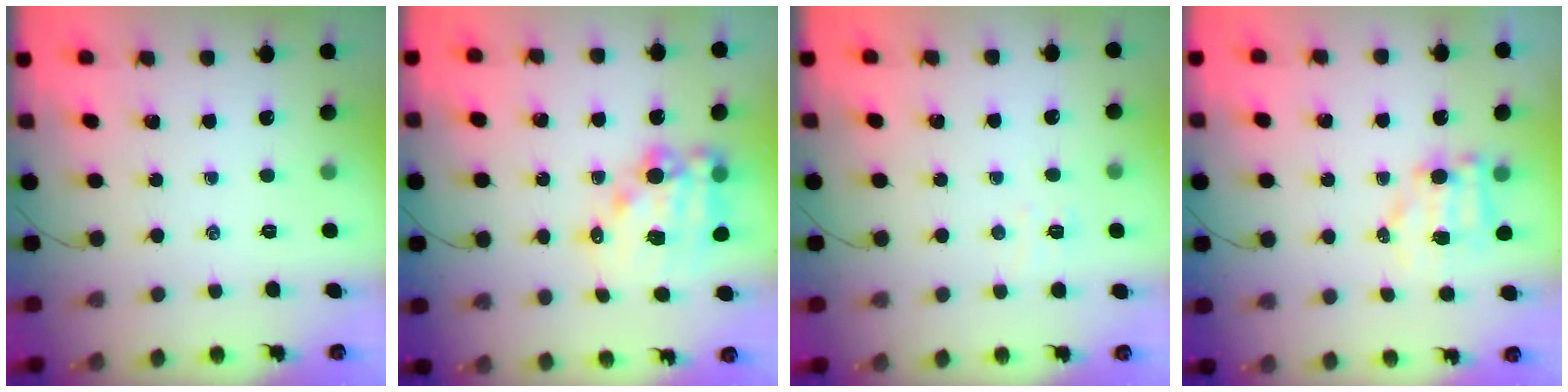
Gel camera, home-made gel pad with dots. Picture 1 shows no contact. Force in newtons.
{"total": 14.5, "press": 14.1, "slide": 3.4}
{"total": 3.6, "press": 3.5, "slide": 0.7}
{"total": 5.8, "press": 5.8, "slide": 0.7}